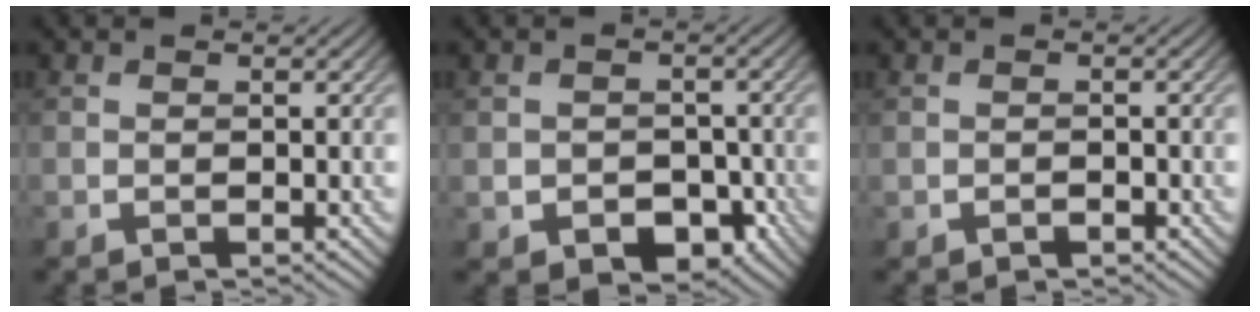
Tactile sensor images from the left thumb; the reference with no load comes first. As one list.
[{"total": 5.1, "force": [-2.1, 3.8, 2.6], "torque": [-0.046, -0.019, -0.029]}, {"total": 0.7, "force": [-0.5, 0.4, 0.4], "torque": [-0.005, -0.001, -0.007]}]